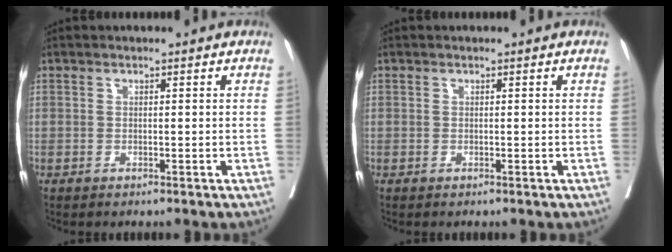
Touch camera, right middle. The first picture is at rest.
{"total": 0.0}